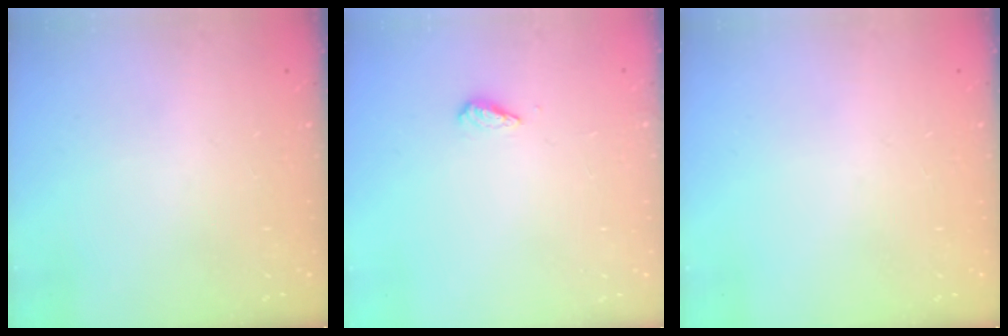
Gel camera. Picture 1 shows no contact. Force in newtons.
{"total": 2.7, "press": 2.6, "slide": 0.4}
{"total": 0.0}